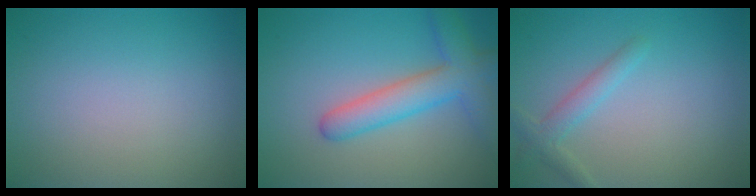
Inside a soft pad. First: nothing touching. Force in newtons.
{"total": 5.3, "press": 5.2, "slide": 0.2}
{"total": 2.0, "press": 2.0, "slide": 0.1}